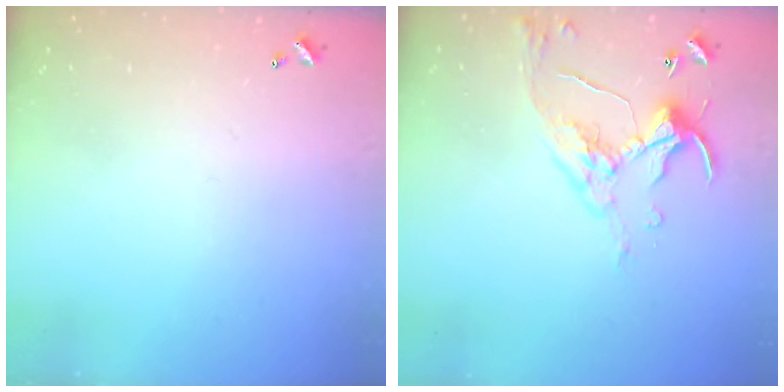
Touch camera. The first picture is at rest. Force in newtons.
{"total": 7.0, "press": 6.9, "slide": 0.8}